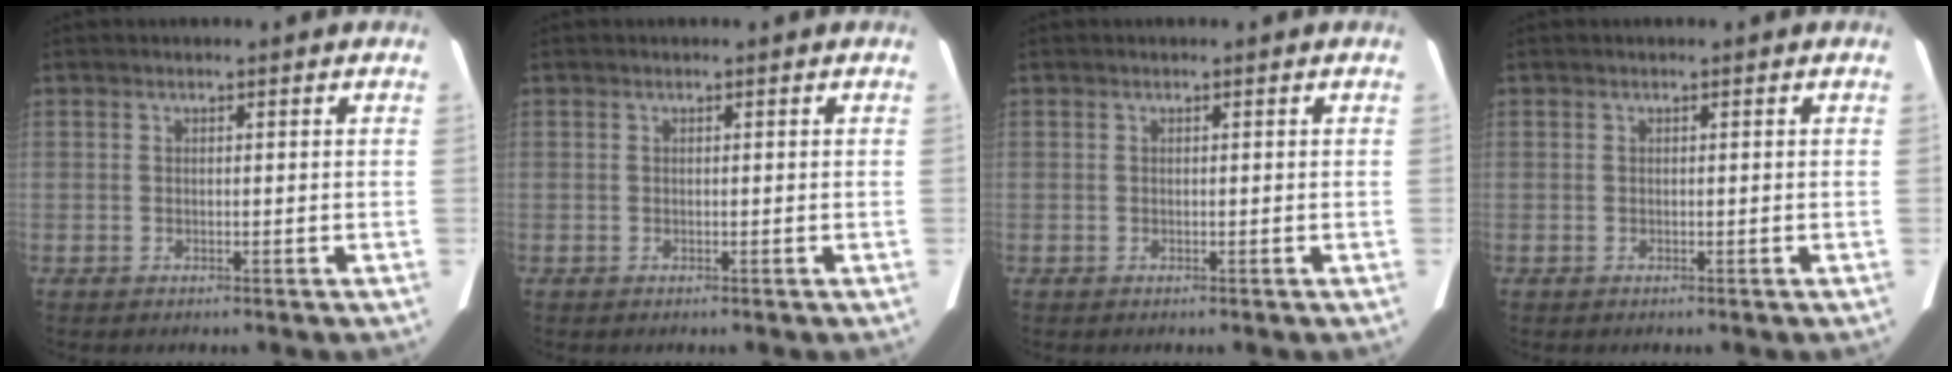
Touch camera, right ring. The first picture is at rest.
{"total": 0.0}
{"total": 0.0}
{"total": 0.0}